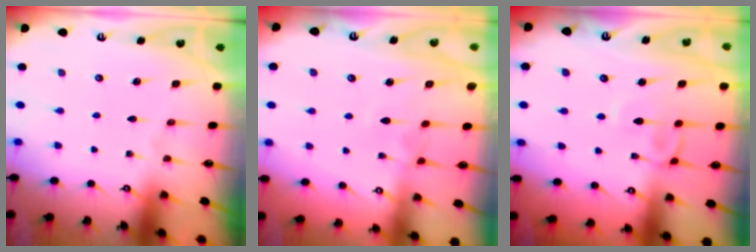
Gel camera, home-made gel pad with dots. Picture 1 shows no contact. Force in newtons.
{"total": 3.6, "press": 3.6, "slide": 0.2}
{"total": 2.5, "press": 2.4, "slide": 0.8}